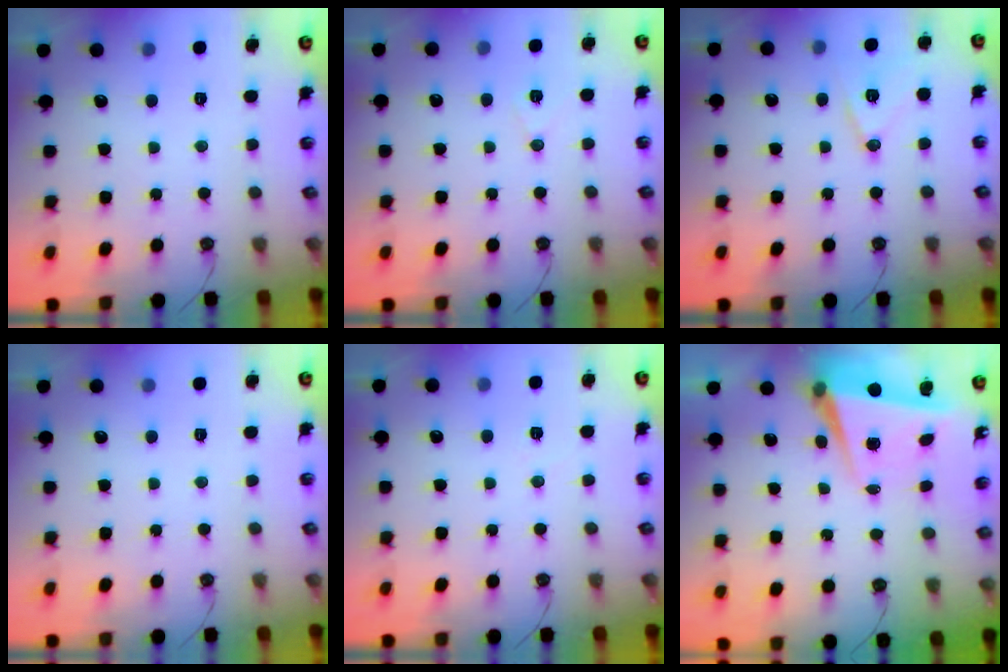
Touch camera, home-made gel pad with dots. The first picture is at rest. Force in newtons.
{"total": 6.3, "press": 4.9, "slide": 4.0}
{"total": 10.8, "press": 10.2, "slide": 3.4}
{"total": 0.0}
{"total": 5.7, "press": 3.8, "slide": 4.3}
{"total": 5.0, "press": 4.8, "slide": 1.2}